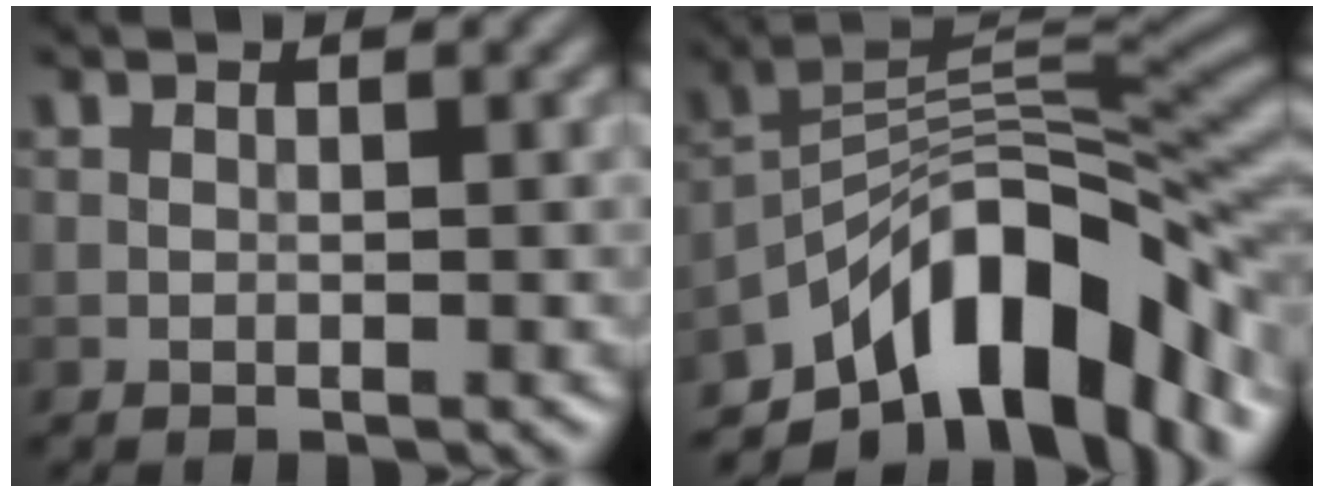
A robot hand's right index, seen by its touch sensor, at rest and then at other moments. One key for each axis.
{"total": 12.3, "fx": -7.3, "fy": 5.0, "fz": 8.6, "tx": -0.114, "ty": 0.012, "tz": -0.136}